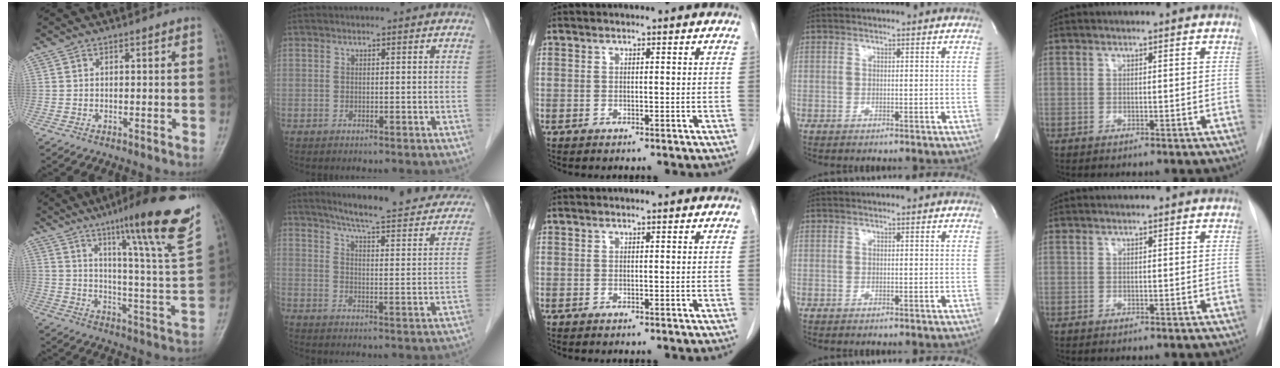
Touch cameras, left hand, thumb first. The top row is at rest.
{"thumb": {"total": 23.0, "force": [14.6, 1.2, 17.8], "torque": [-0.234, -0.061, 0.211]}, "index": {"total": 22.3, "force": [18.8, 3.4, 11.4], "torque": [-0.148, -0.021, 0.225]}}